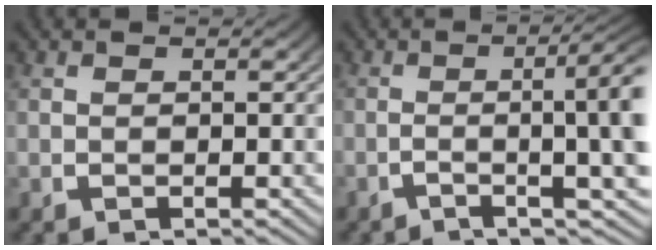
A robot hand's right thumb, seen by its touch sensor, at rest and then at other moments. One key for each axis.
{"total": 7.9, "fx": -0.7, "fy": 2.1, "fz": 7.6, "tx": -0.101, "ty": 0.003, "tz": -0.018}